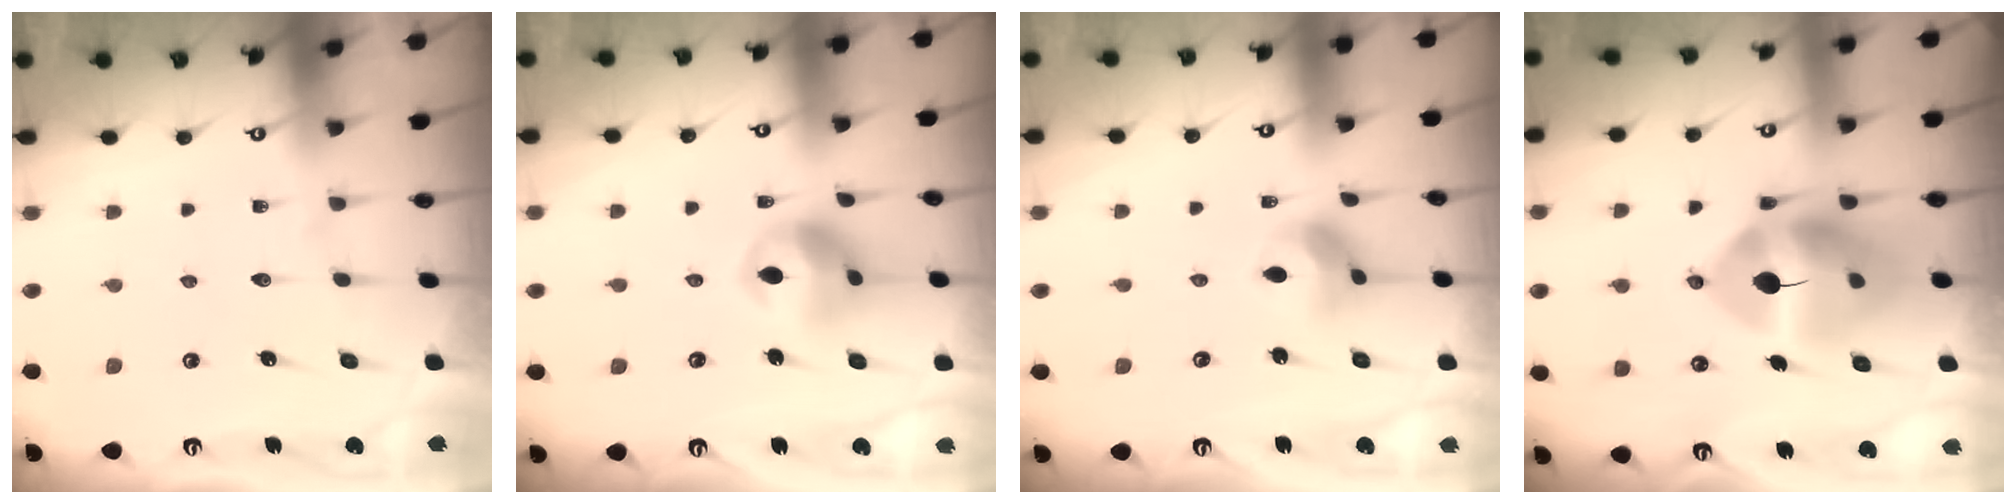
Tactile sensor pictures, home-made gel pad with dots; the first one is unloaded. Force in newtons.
{"total": 11.6, "press": 11.5, "slide": 1.9}
{"total": 7.8, "press": 7.7, "slide": 1.0}
{"total": 13.9, "press": 13.8, "slide": 1.9}